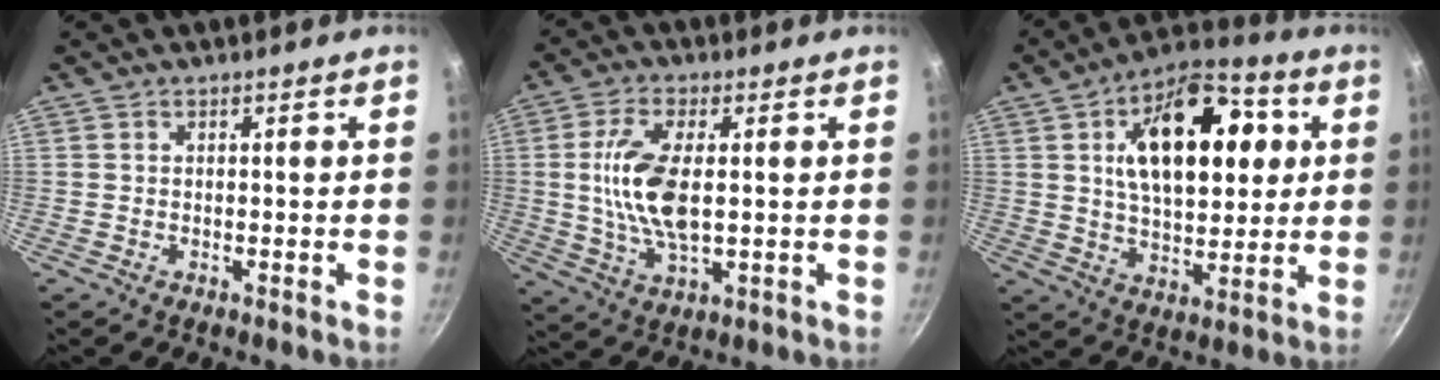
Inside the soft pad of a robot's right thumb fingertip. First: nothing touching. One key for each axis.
{"total": 12.0, "fx": 0.8, "fy": 5.4, "fz": 10.7, "tx": -0.221, "ty": -0.008, "tz": 0.021}
{"total": 20.5, "fx": 5.1, "fy": 11.0, "fz": 16.5, "tx": -0.219, "ty": 0.006, "tz": 0.075}